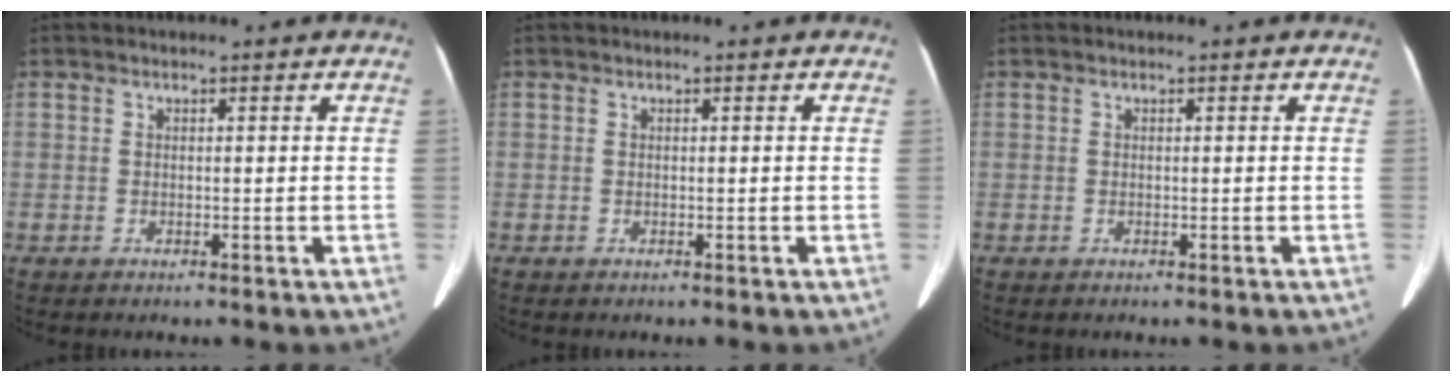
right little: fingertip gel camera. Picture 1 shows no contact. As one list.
[{"total": 0.0}, {"total": 0.0}]